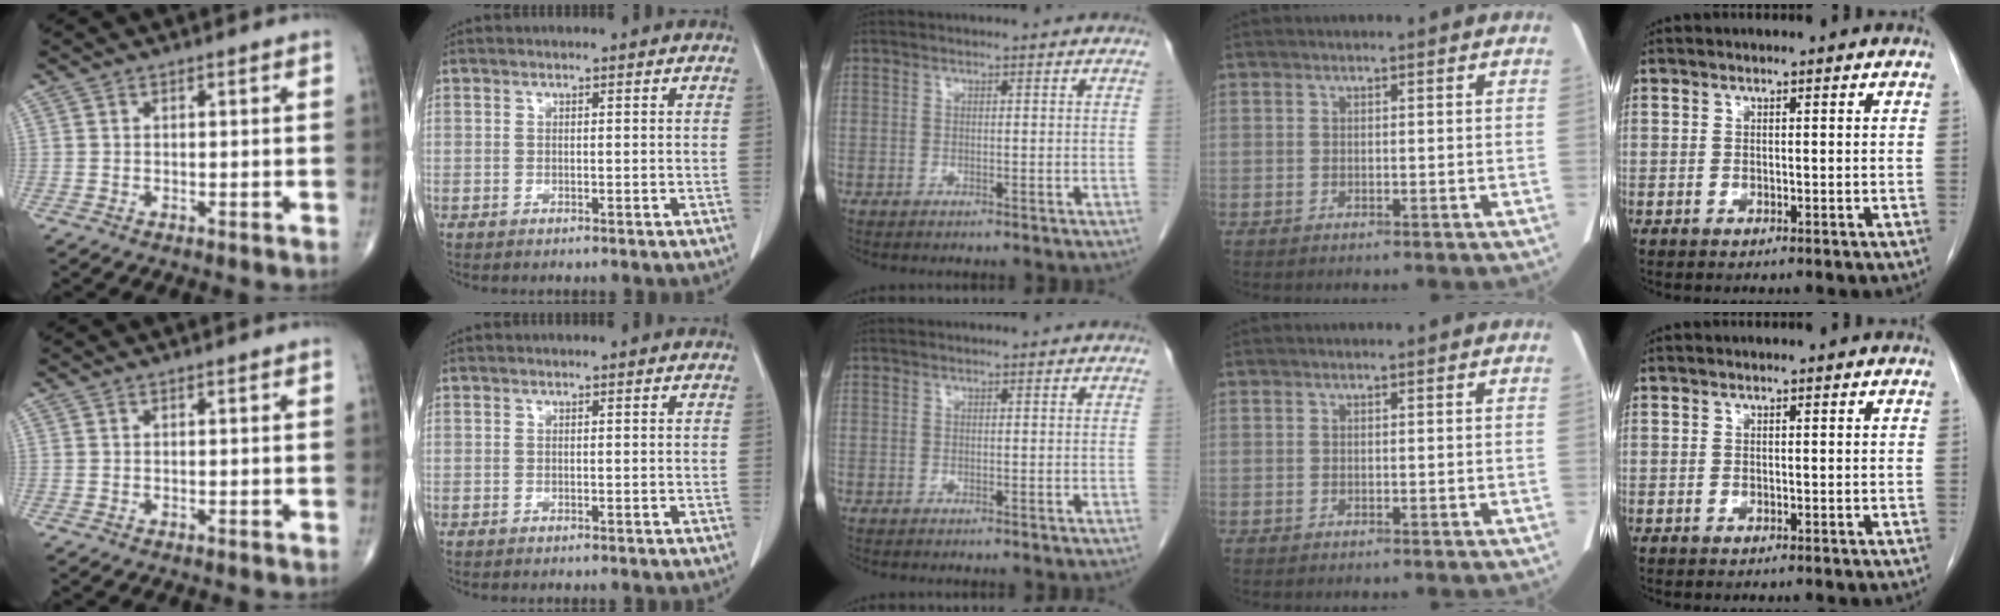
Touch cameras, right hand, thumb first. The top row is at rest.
{}